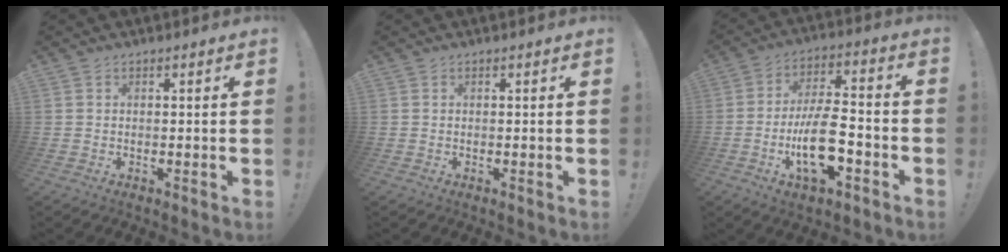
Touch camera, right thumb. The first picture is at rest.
{"total": 0.0}
{"total": 15.1, "force": [-4.9, 6.3, 12.7], "torque": [-0.224, 0.019, -0.083]}